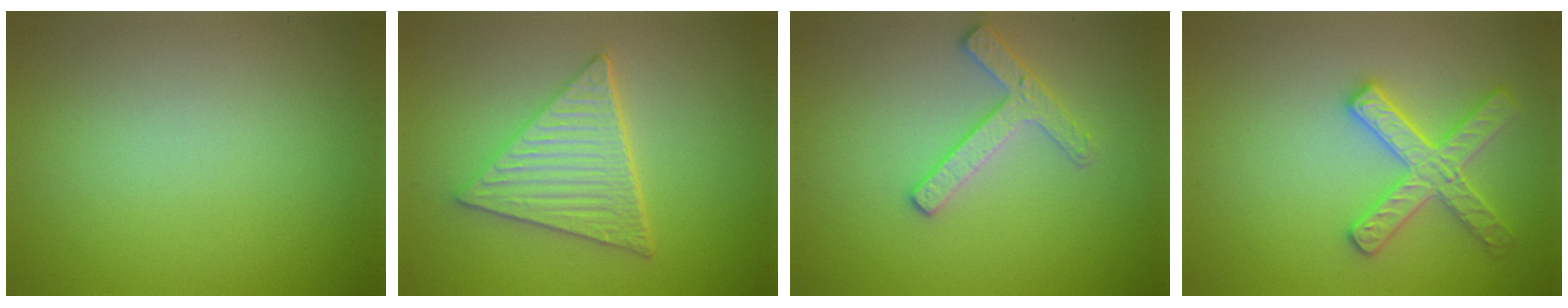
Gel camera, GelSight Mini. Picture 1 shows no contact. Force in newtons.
{"total": 5.9, "press": 4.4, "slide": 3.9}
{"total": 2.6, "press": 2.6, "slide": 0.3}
{"total": 3.6, "press": 3.5, "slide": 1.0}